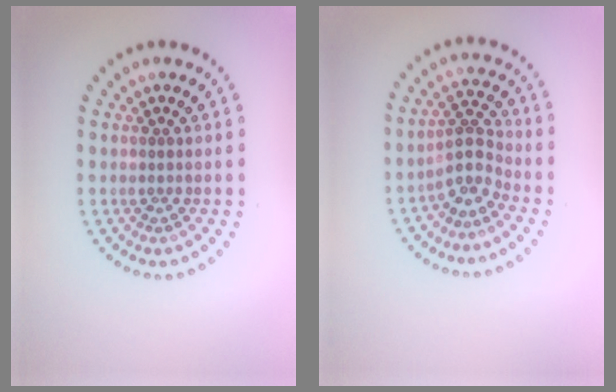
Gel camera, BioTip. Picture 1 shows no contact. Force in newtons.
{"total": 2.9, "press": 2.3, "slide": 1.8}